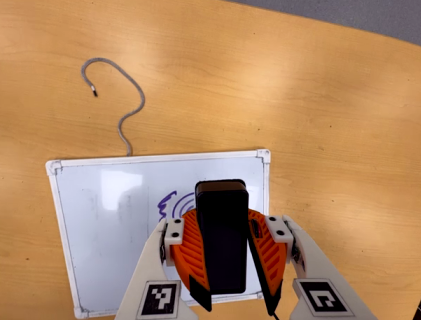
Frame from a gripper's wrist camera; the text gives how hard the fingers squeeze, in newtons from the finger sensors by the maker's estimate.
{"total": 13.5, "left": 12.6, "right": 14.4}